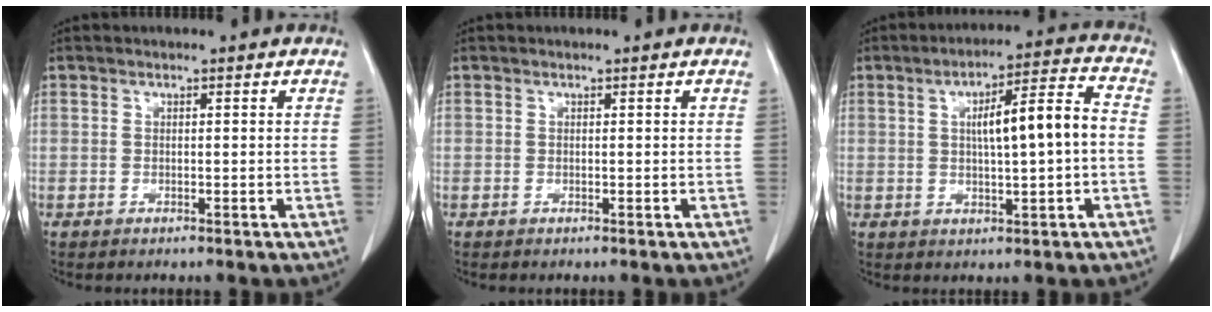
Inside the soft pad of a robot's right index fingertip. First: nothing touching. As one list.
[{"total": 0.0}, {"total": 9.7, "force": [0.3, 1.0, 9.7], "torque": [-0.152, 0.022, 0.006]}]